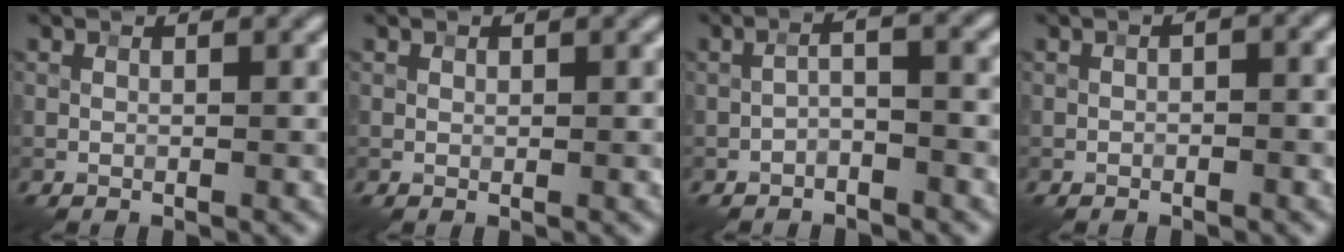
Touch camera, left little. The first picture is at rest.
{"total": 0.0}
{"total": 2.0, "force": [-1.3, 0.4, 1.5], "torque": [-0.030, 0.009, -0.030]}
{"total": 1.0, "force": [-0.5, 0.5, 0.7], "torque": [-0.010, 0.003, -0.007]}